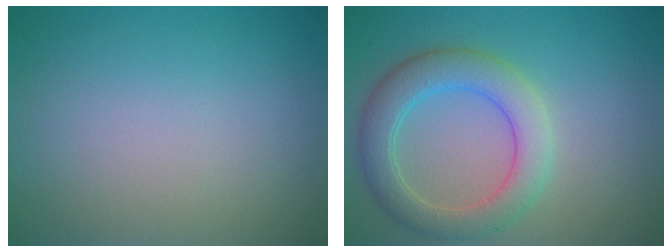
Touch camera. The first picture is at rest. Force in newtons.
{"total": 5.0, "press": 5.0, "slide": 0.2}